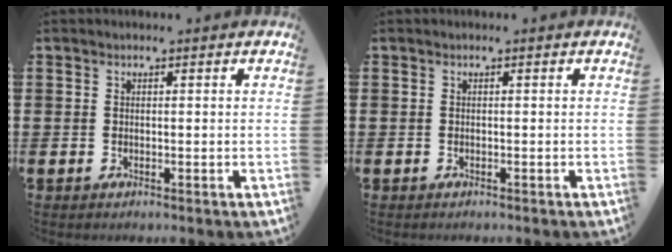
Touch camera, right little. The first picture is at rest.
{"total": 0.0}